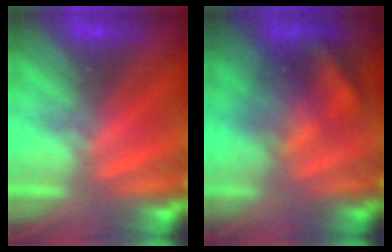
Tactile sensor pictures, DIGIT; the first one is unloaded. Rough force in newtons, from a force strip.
{"total": 3.7}